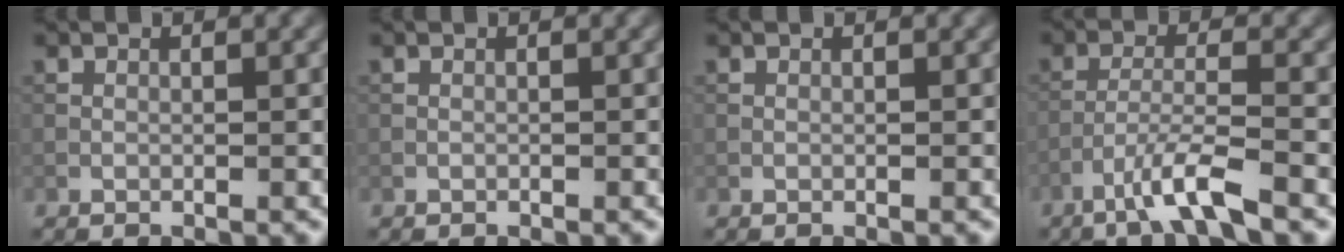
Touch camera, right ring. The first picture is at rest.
{"total": 0.0}
{"total": 0.0}
{"total": 4.4, "force": [-3.1, 0.2, 3.1], "torque": [-0.061, 0.006, -0.069]}